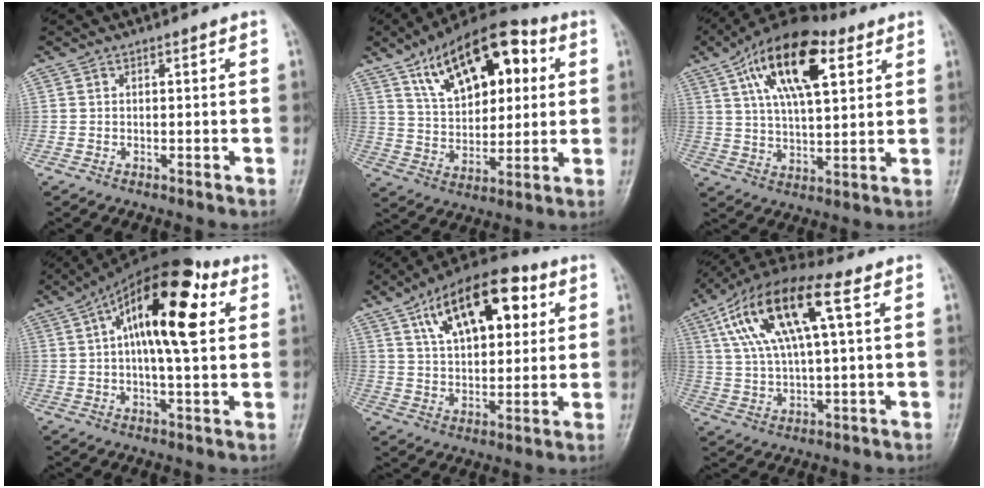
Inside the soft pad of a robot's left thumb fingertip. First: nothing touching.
{"total": 20.3, "force": [8.0, 10.7, 15.3], "torque": [-0.197, -0.007, 0.130]}
{"total": 18.6, "force": [7.9, 8.1, 14.7], "torque": [-0.233, -0.006, 0.131]}
{"total": 18.1, "force": [5.3, 6.9, 15.9], "torque": [-0.239, 0.017, 0.070]}
{"total": 18.6, "force": [7.5, 9.4, 14.1], "torque": [-0.186, -0.007, 0.120]}
{"total": 17.3, "force": [6.2, 5.6, 15.1], "torque": [-0.295, 0.020, 0.111]}